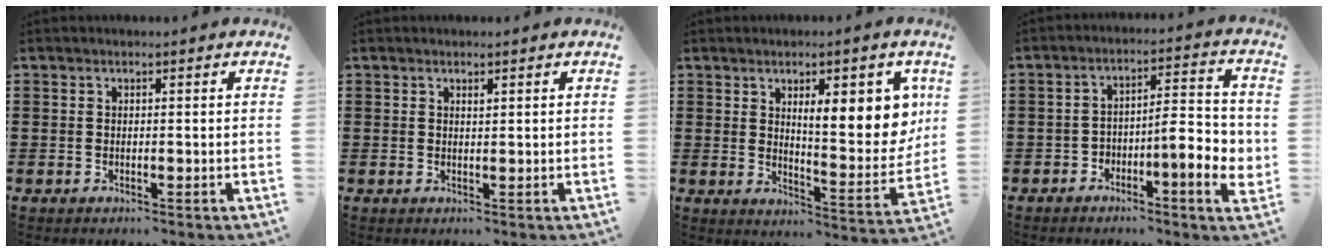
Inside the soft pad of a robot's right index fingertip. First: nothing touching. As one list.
[{"total": 0.6, "force": [0.4, 0.2, 0.4], "torque": [-0.008, 0.001, 0.008]}, {"total": 10.0, "force": [4.0, 3.7, 8.4], "torque": [-0.120, -0.013, 0.060]}, {"total": 6.9, "force": [-1.8, 2.4, 6.2], "torque": [-0.090, -0.010, -0.034]}]